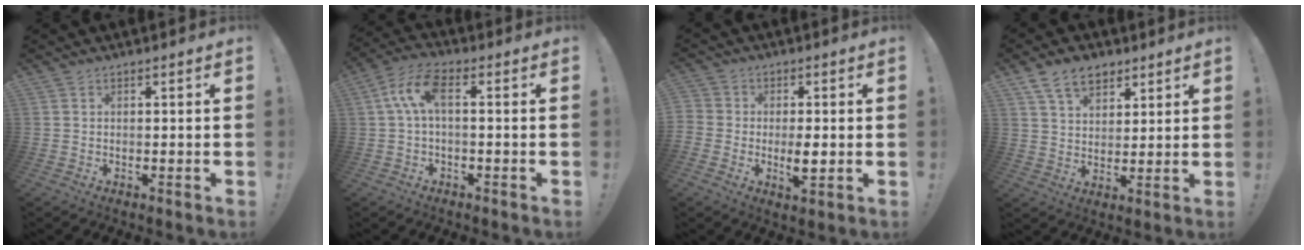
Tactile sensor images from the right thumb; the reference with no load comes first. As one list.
[{"total": 8.6, "force": [0.9, 3.3, 7.8], "torque": [-0.159, 0.001, 0.017]}, {"total": 6.2, "force": [-1.3, 4.7, 3.8], "torque": [-0.065, 0.007, -0.025]}, {"total": 10.1, "force": [6.2, 6.3, 4.9], "torque": [-0.082, -0.022, 0.118]}]